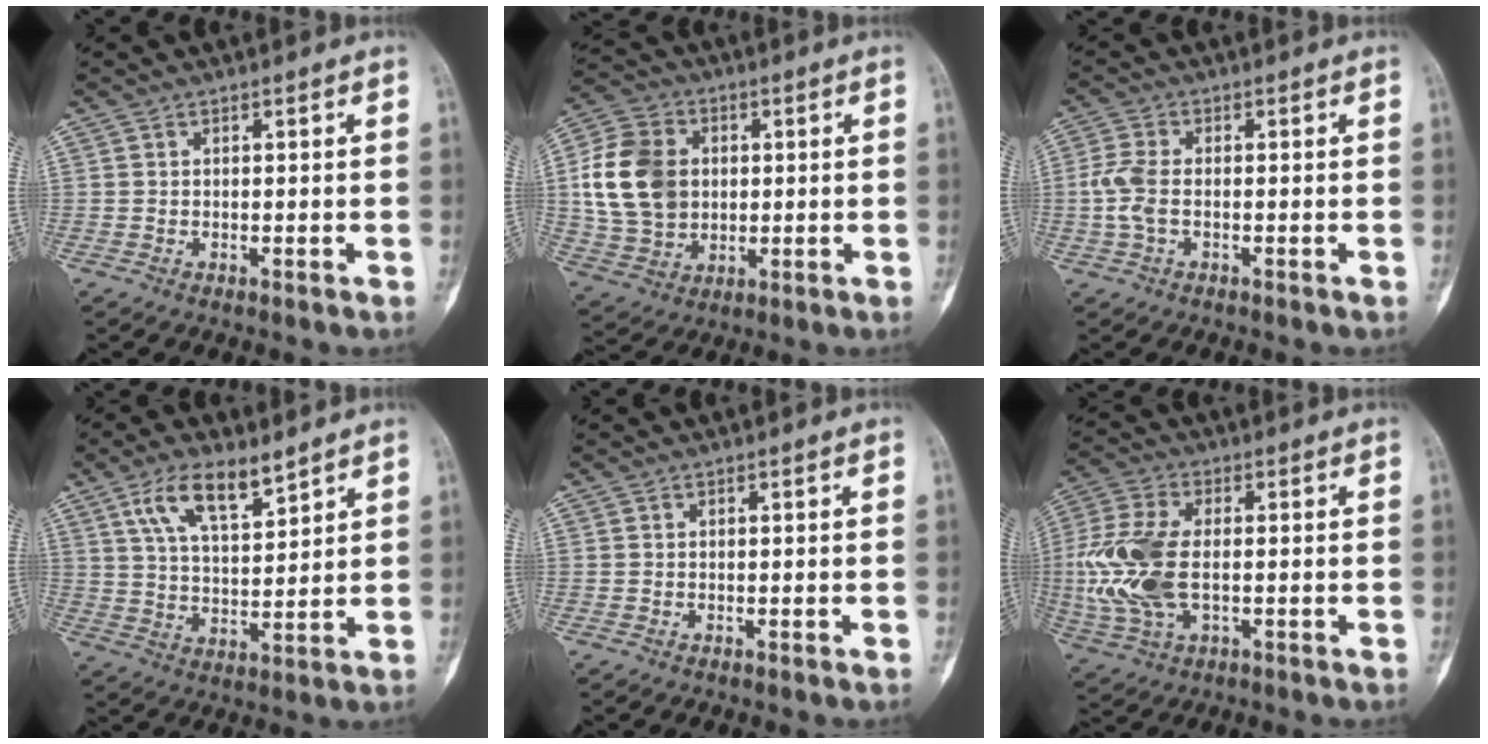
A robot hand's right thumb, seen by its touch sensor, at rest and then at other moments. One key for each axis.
{"total": 15.6, "fx": 1.8, "fy": 12.2, "fz": 9.5, "tx": -0.161, "ty": 0.006, "tz": 0.036}
{"total": 5.1, "fx": -0.6, "fy": 2.8, "fz": 4.3, "tx": -0.112, "ty": 0.010, "tz": -0.016}
{"total": 10.5, "fx": 6.4, "fy": 4.0, "fz": 7.2, "tx": -0.123, "ty": -0.028, "tz": 0.126}
{"total": 0.0}
{"total": 14.3, "fx": -0.7, "fy": 7.8, "fz": 11.9, "tx": -0.281, "ty": 0.003, "tz": -0.012}